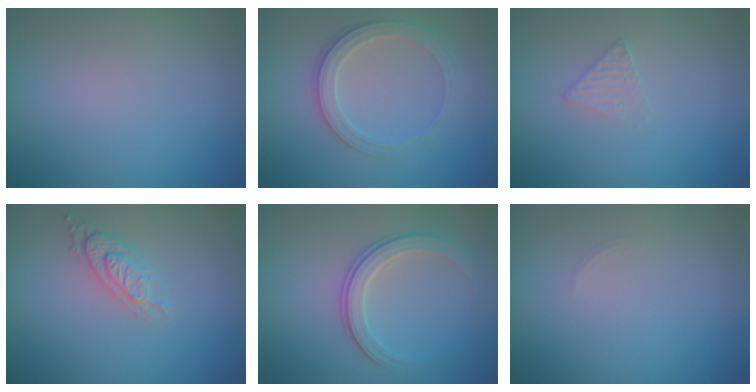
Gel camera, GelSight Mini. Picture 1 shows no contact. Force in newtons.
{"total": 2.8, "press": 2.7, "slide": 0.8}
{"total": 1.4, "press": 1.3, "slide": 0.2}
{"total": 2.1, "press": 2.1, "slide": 0.4}
{"total": 2.9, "press": 2.7, "slide": 1.0}
{"total": 0.6, "press": 0.6, "slide": 0.1}